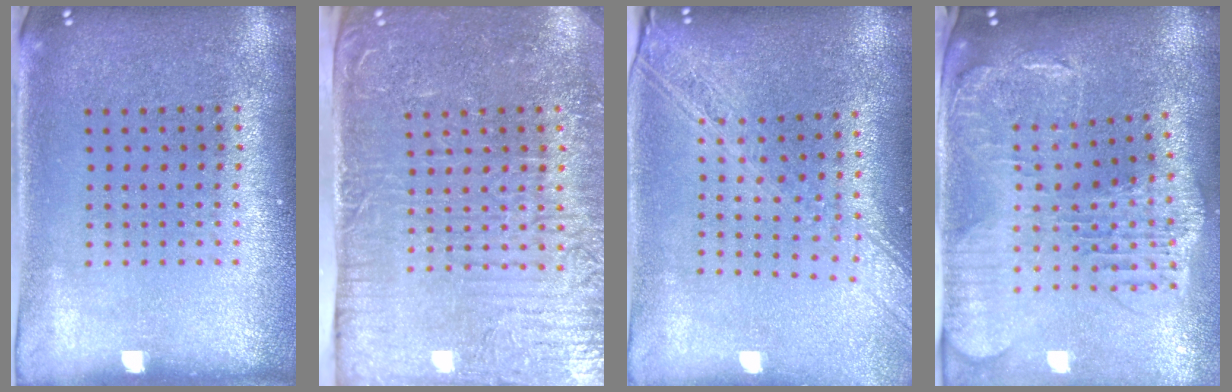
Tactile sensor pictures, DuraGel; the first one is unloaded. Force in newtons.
{"total": 5.2, "press": 4.5, "slide": 2.7}
{"total": 2.2, "press": 1.9, "slide": 1.2}
{"total": 2.2, "press": 2.0, "slide": 1.0}